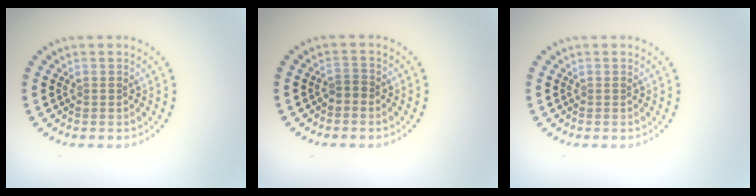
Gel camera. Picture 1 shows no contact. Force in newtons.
{"total": 0.9, "press": 0.8, "slide": 0.5}
{"total": 0.0}